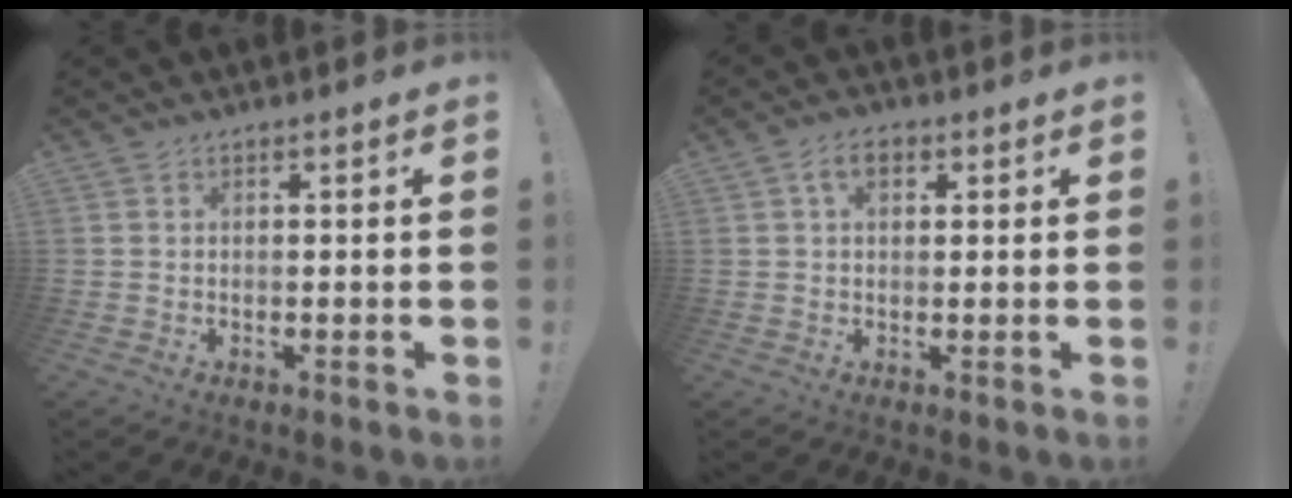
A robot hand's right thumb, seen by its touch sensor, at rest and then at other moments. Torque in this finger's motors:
{"motor_torque": [-0.22, -0.22, 0.30, 0.43, 0.00]}